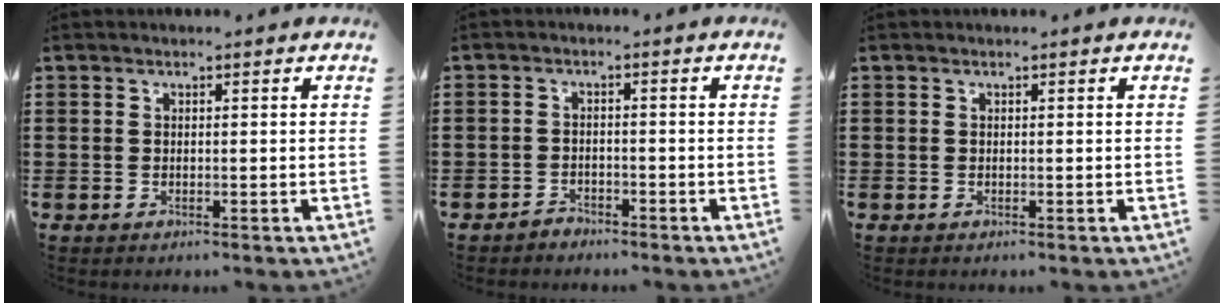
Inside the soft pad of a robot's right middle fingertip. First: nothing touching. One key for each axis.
{"total": 2.1, "fx": -1.9, "fy": 0.7, "fz": -0.2, "tx": -0.003, "ty": 0.004, "tz": -0.044}
{"total": 0.0}